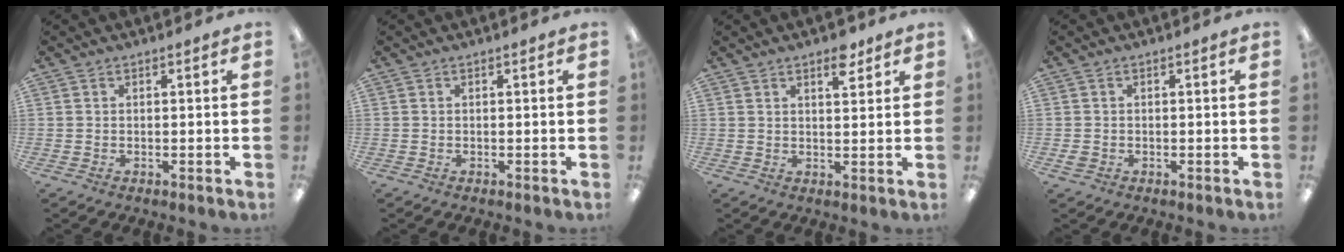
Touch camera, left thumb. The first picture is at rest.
{"total": 0.0}
{"total": 4.9, "force": [3.4, 2.0, 2.8], "torque": [-0.023, -0.019, 0.053]}
{"total": 1.2, "force": [-0.1, 1.0, 0.6], "torque": [-0.011, 0.004, -0.004]}